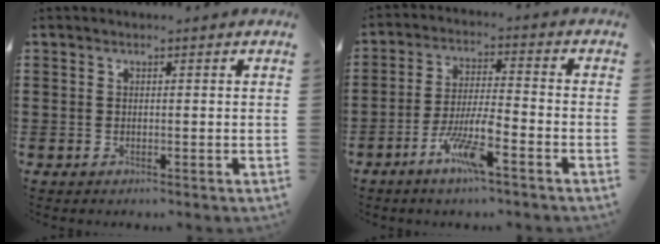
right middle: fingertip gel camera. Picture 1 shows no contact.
{"total": 7.7, "force": [-4.2, 1.2, 6.3], "torque": [-0.132, -0.007, -0.081]}